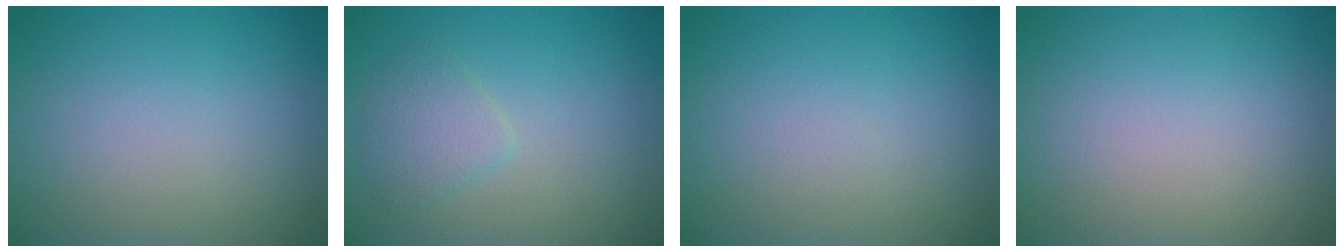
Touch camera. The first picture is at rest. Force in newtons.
{"total": 2.1, "press": 2.1, "slide": 0.1}
{"total": 0.0}
{"total": 0.0}